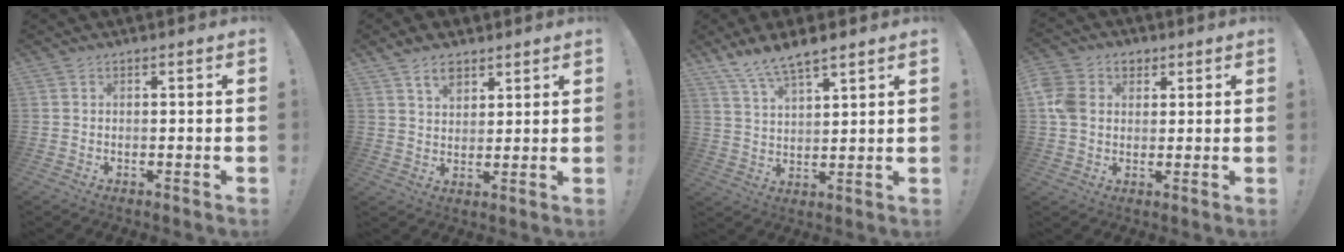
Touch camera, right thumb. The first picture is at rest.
{"total": 7.2, "force": [4.8, 4.2, 3.3], "torque": [-0.059, -0.017, 0.089]}
{"total": 8.0, "force": [6.7, 2.1, 3.9], "torque": [-0.073, -0.038, 0.124]}
{"total": 9.3, "force": [2.3, 7.7, 4.8], "torque": [-0.088, 0.002, 0.046]}